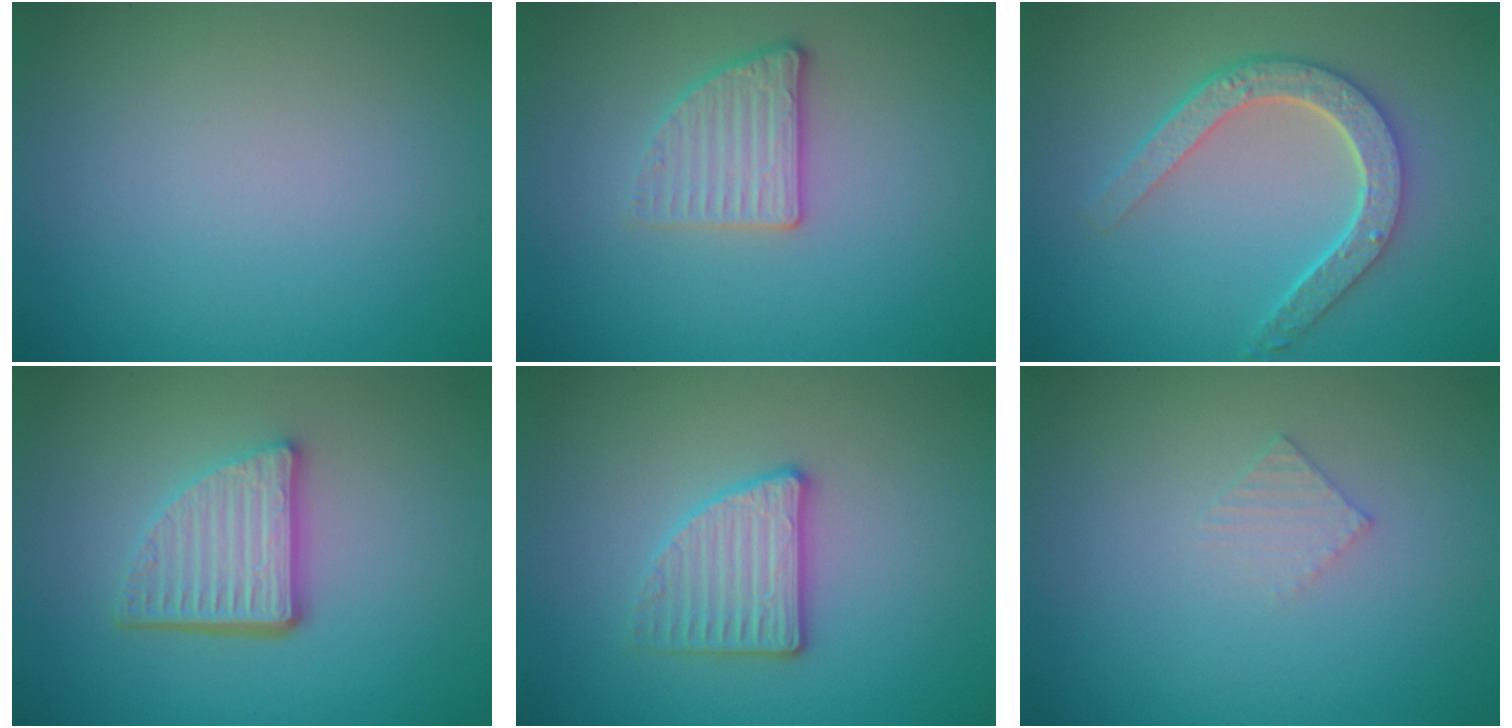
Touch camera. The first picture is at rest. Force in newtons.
{"total": 2.6, "press": 2.4, "slide": 1.0}
{"total": 4.5, "press": 3.5, "slide": 2.7}
{"total": 4.8, "press": 3.4, "slide": 3.3}
{"total": 3.1, "press": 2.9, "slide": 0.9}
{"total": 1.1, "press": 1.1, "slide": 0.0}